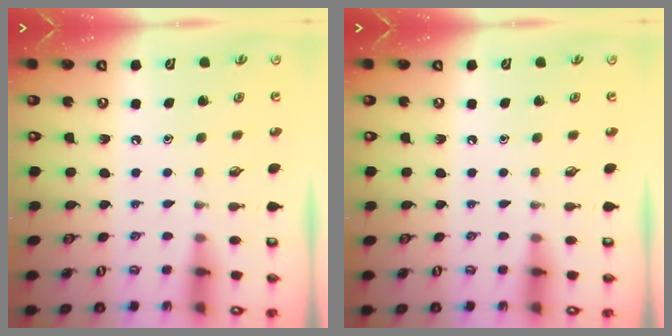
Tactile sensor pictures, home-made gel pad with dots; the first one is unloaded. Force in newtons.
{"total": 0.0}